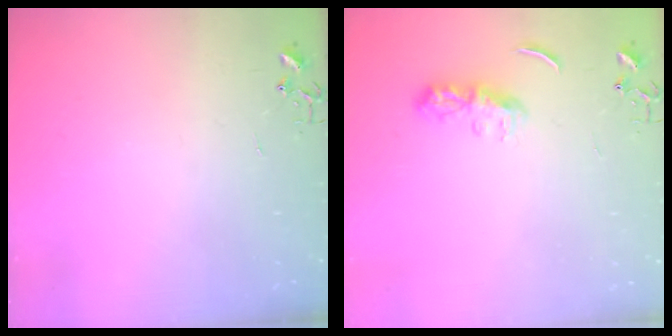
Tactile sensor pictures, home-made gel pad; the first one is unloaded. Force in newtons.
{"total": 6.5, "press": 6.4, "slide": 0.6}